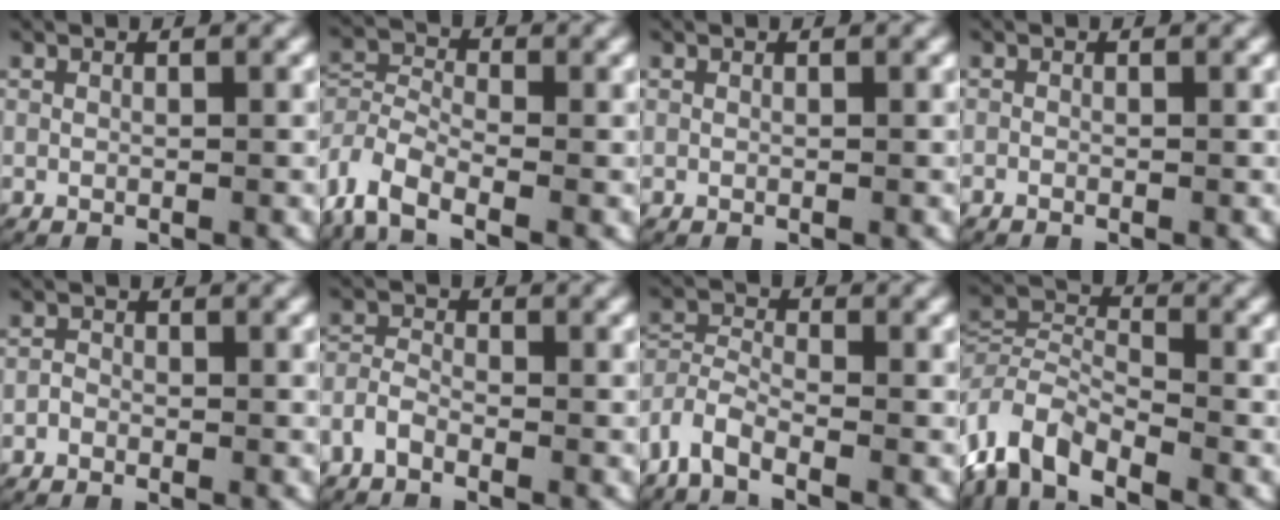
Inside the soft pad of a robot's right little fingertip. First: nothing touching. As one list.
[{"total": 6.7, "force": [-3.0, 4.9, 3.4], "torque": [-0.099, -0.029, -0.048]}, {"total": 0.0}, {"total": 0.6, "force": [-0.6, 0.2, 0.2], "torque": [-0.007, -0.005, -0.009]}, {"total": 0.8, "force": [-0.5, 0.6, 0.1], "torque": [-0.004, -0.003, -0.011]}, {"total": 2.4, "force": [-1.5, 1.6, 1.0], "torque": [-0.034, -0.006, -0.032]}, {"total": 5.2, "force": [-2.5, 4.0, 2.2], "torque": [-0.078, -0.022, -0.046]}, {"total": 6.8, "force": [-3.9, 4.6, 3.3], "torque": [-0.092, -0.029, -0.061]}]